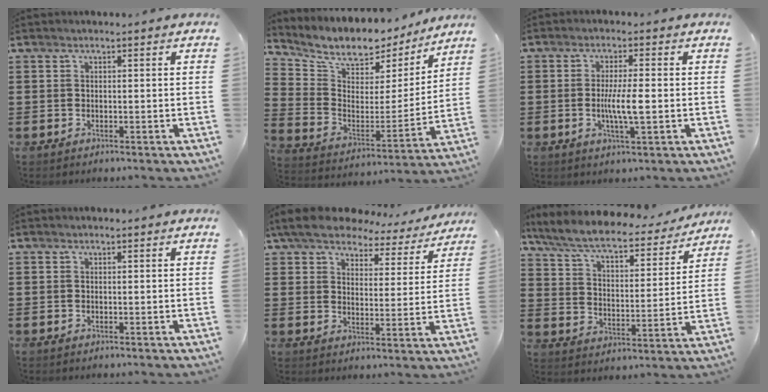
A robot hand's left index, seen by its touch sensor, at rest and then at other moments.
{"total": 7.3, "force": [6.3, 3.2, 1.7], "torque": [-0.061, -0.052, 0.104]}
{"total": 5.3, "force": [-0.4, 0.7, 5.3], "torque": [-0.098, -0.002, -0.013]}
{"total": 0.0}
{"total": 6.5, "force": [5.8, 1.9, 2.1], "torque": [-0.062, -0.027, 0.100]}
{"total": 7.4, "force": [6.5, 1.1, 3.3], "torque": [-0.091, -0.037, 0.111]}